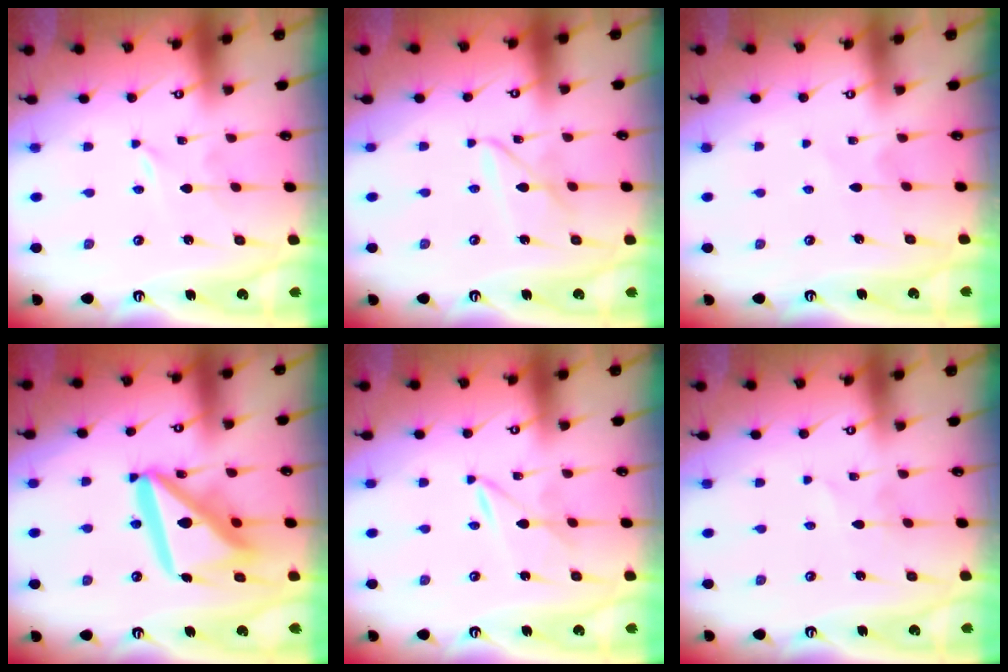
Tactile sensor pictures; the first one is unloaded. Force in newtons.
{"total": 6.6, "press": 6.6, "slide": 0.5}
{"total": 3.4, "press": 3.4, "slide": 0.5}
{"total": 19.3, "press": 19.2, "slide": 2.4}
{"total": 1.6, "press": 1.6, "slide": 0.1}
{"total": 1.8, "press": 1.8, "slide": 0.2}